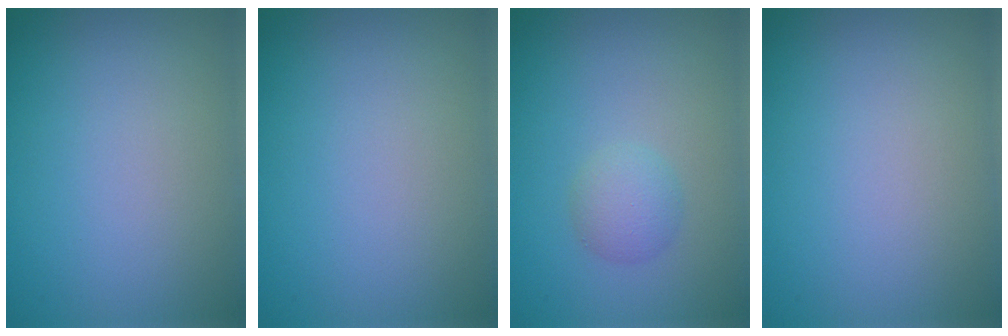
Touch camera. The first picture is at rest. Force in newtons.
{"total": 0.0}
{"total": 2.0, "press": 2.0, "slide": 0.1}
{"total": 0.0}